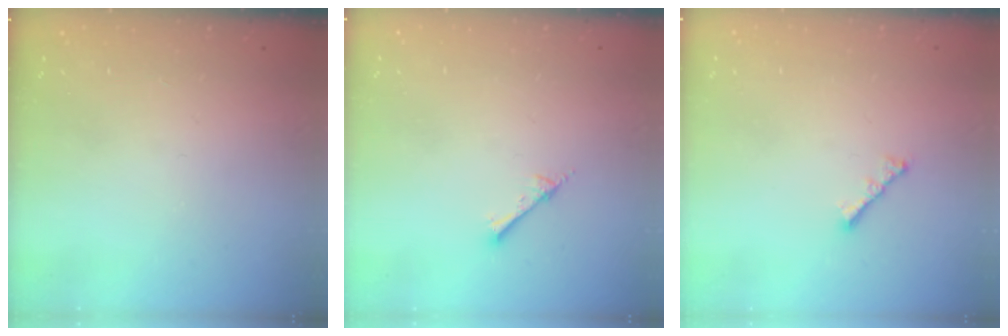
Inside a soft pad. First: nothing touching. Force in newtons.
{"total": 2.6, "press": 2.6, "slide": 0.3}
{"total": 2.4, "press": 2.3, "slide": 0.6}